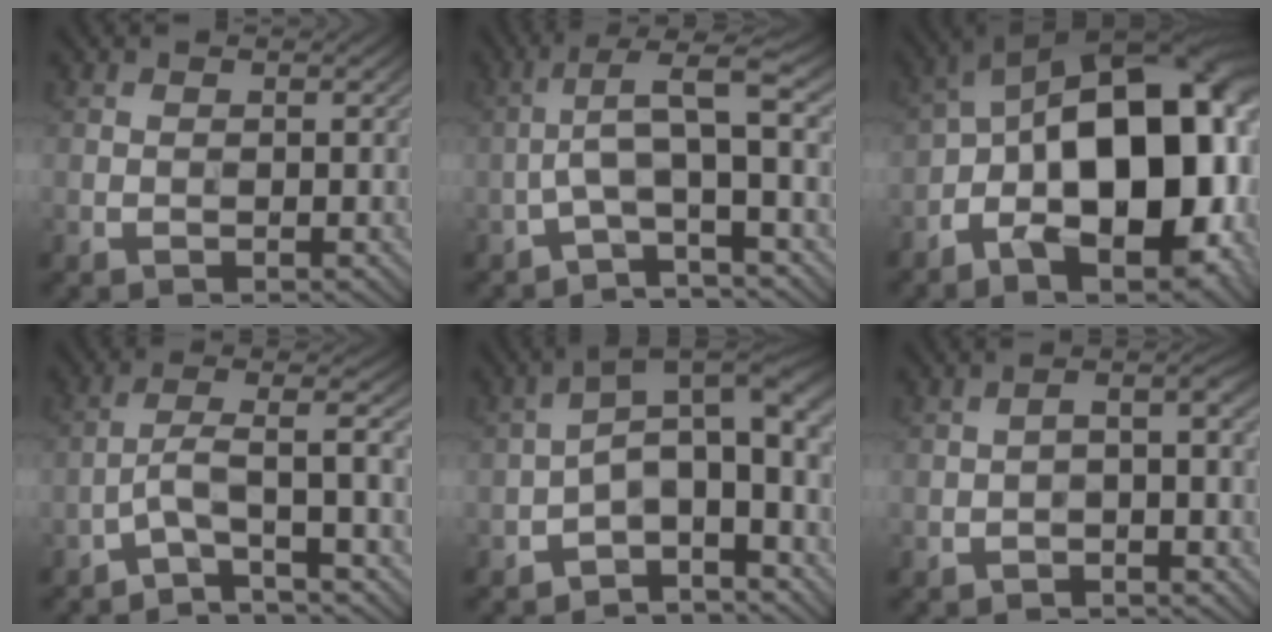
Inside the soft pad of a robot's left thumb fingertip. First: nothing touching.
{"total": 6.2, "force": [-1.4, 1.1, 6.0], "torque": [-0.114, 0.022, -0.040]}
{"total": 21.2, "force": [-4.3, 10.3, 18.0], "torque": [-0.263, 0.001, -0.075]}
{"total": 5.4, "force": [-2.7, 0.7, 4.6], "torque": [-0.082, 0.021, -0.067]}
{"total": 8.5, "force": [-3.0, 3.9, 6.9], "torque": [-0.105, 0.011, -0.062]}
{"total": 2.5, "force": [-1.1, 0.4, 2.3], "torque": [-0.040, 0.006, -0.022]}